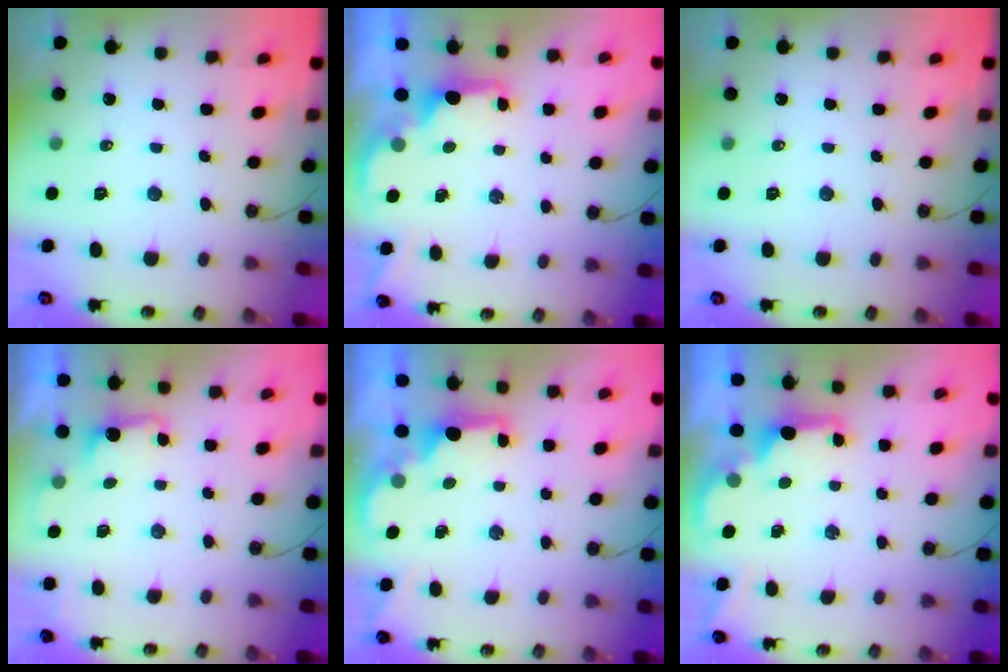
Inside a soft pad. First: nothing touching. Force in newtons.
{"total": 1.6, "press": 1.4, "slide": 0.7}
{"total": 0.0}
{"total": 2.2, "press": 2.0, "slide": 0.9}
{"total": 1.6, "press": 1.5, "slide": 0.6}
{"total": 2.2, "press": 2.1, "slide": 0.8}